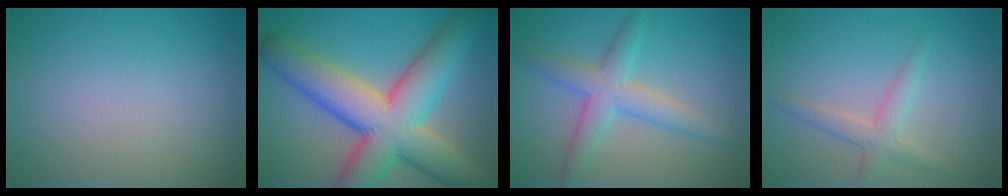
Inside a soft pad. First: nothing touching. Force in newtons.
{"total": 12.6, "press": 12.6, "slide": 0.7}
{"total": 4.2, "press": 4.2, "slide": 0.1}
{"total": 2.4, "press": 2.4, "slide": 0.1}